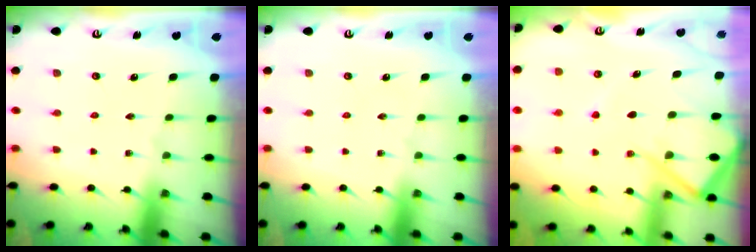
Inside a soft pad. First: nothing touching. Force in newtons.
{"total": 0.0}
{"total": 9.3, "press": 9.2, "slide": 1.1}